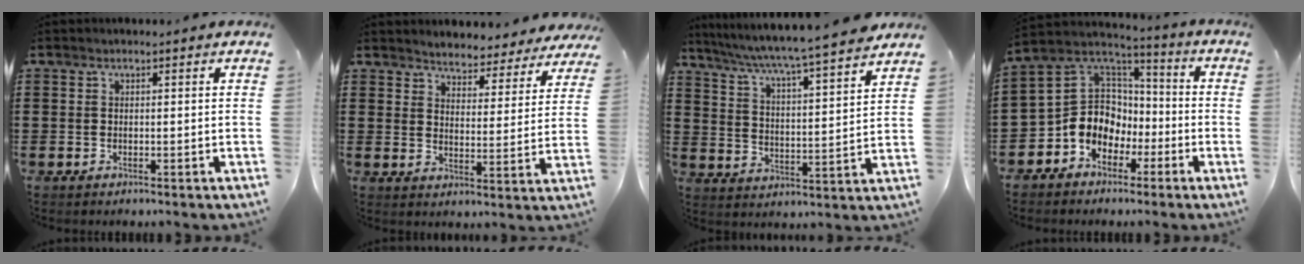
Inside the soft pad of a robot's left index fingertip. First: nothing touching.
{"total": 4.0, "force": [3.9, 0.1, -0.3], "torque": [-0.018, -0.031, 0.066]}
{"total": 4.9, "force": [4.4, -0.8, 2.1], "torque": [-0.062, -0.044, 0.064]}
{"total": 8.9, "force": [-2.7, 8.3, 1.7], "torque": [-0.059, 0.003, -0.050]}